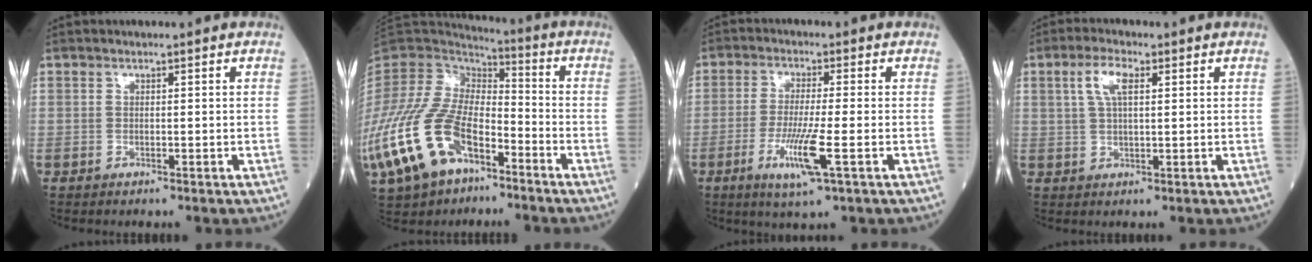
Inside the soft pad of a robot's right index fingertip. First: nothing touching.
{"total": 19.8, "force": [-10.2, 9.9, 13.7], "torque": [-0.311, -0.016, -0.193]}
{"total": 7.7, "force": [-2.7, -0.1, 7.2], "torque": [-0.142, -0.021, -0.050]}
{"total": 4.7, "force": [1.8, 1.8, 3.9], "torque": [-0.082, 0.011, 0.035]}